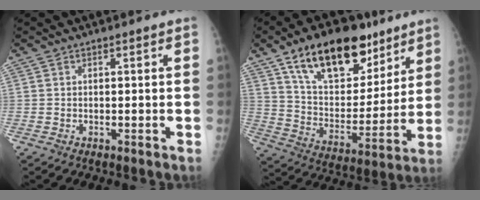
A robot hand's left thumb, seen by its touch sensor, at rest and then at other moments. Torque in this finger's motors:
{"motor_torque": [0.59, 0.37, 1.42, -1.35, 0.18]}